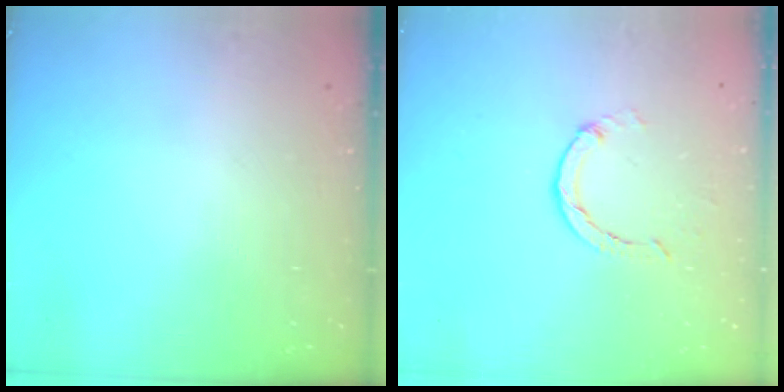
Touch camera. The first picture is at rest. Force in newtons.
{"total": 1.8, "press": 1.8, "slide": 0.2}